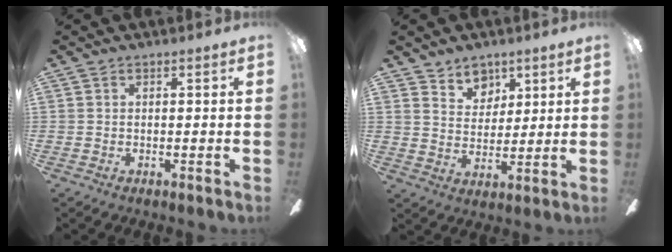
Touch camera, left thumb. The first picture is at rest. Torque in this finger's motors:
{"motor_torque": [0.14, -0.01, 0.09, -0.38, 0.00]}